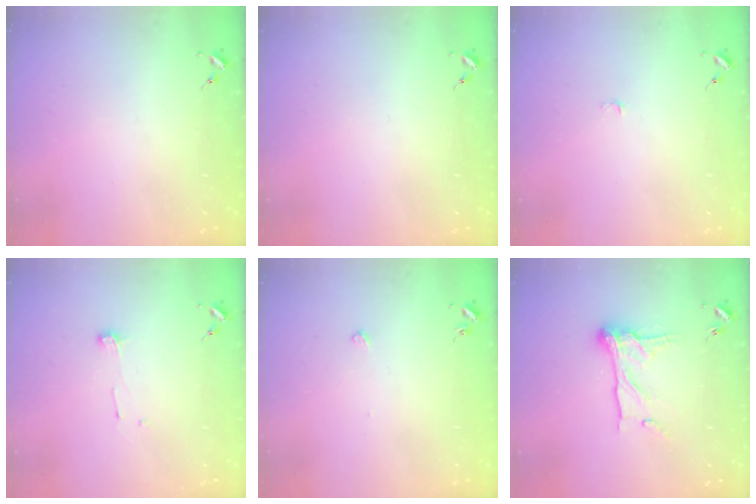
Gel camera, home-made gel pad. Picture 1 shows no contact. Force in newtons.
{"total": 0.0}
{"total": 3.0, "press": 3.0, "slide": 0.3}
{"total": 3.8, "press": 3.8, "slide": 0.5}
{"total": 2.7, "press": 2.6, "slide": 0.3}
{"total": 14.5, "press": 14.5, "slide": 1.3}